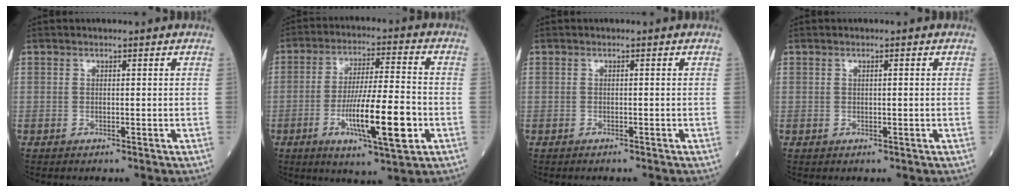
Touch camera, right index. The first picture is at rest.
{"total": 13.3, "force": [-4.1, 1.5, 12.6], "torque": [-0.218, -0.011, -0.067]}
{"total": 1.5, "force": [-1.4, 0.1, 0.5], "torque": [-0.009, -0.001, -0.017]}
{"total": 0.5, "force": [0.1, 0.0, 0.5], "torque": [-0.010, 0.001, 0.002]}